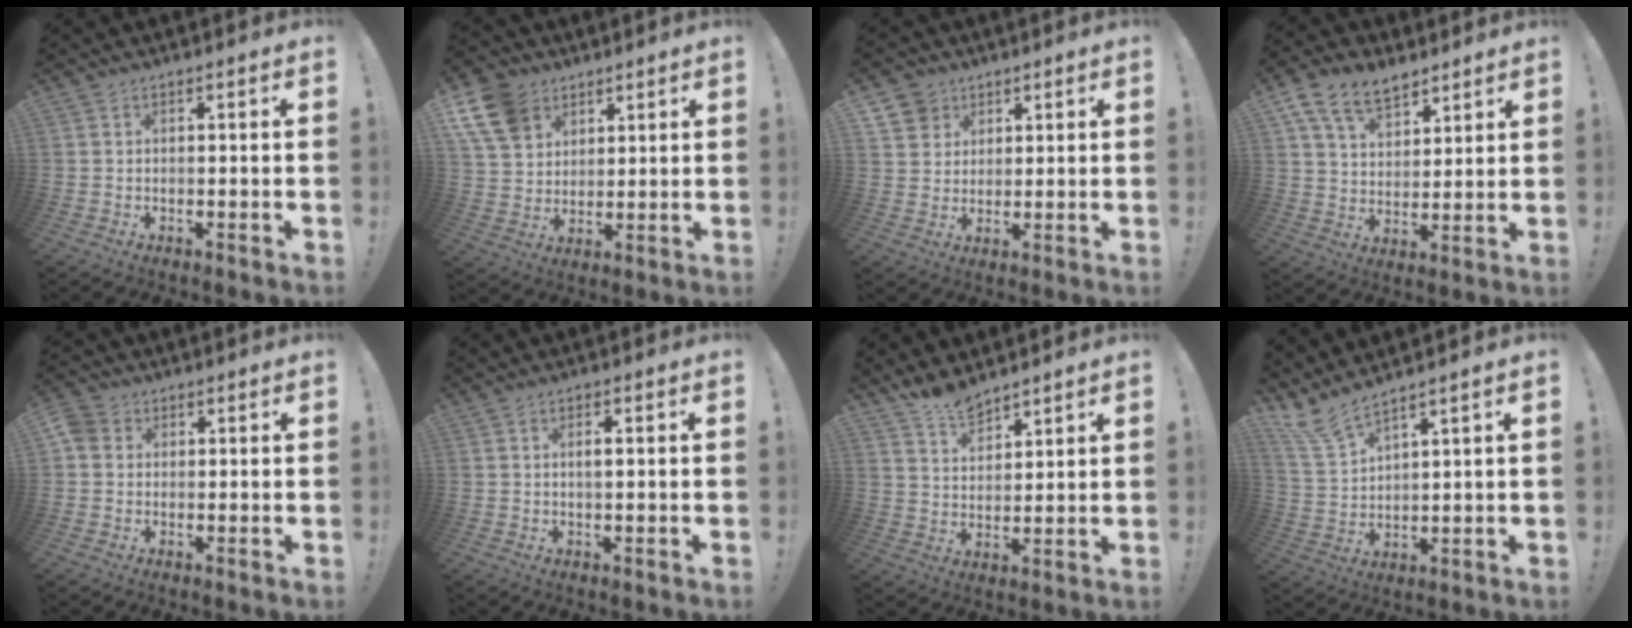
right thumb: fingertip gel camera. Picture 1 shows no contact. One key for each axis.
{"total": 13.3, "fx": 7.0, "fy": 9.8, "fz": 5.7, "tx": -0.101, "ty": -0.035, "tz": 0.140}
{"total": 6.7, "fx": 3.9, "fy": 5.3, "fz": 0.9, "tx": -0.012, "ty": -0.028, "tz": 0.077}
{"total": 12.6, "fx": 8.2, "fy": 7.5, "fz": 5.9, "tx": -0.104, "ty": -0.039, "tz": 0.157}
{"total": 4.1, "fx": 1.0, "fy": 3.6, "fz": 1.8, "tx": -0.041, "ty": 0.006, "tz": 0.020}
{"total": 1.8, "fx": 0.1, "fy": 0.5, "fz": 1.7, "tx": -0.020, "ty": -0.002, "tz": -0.003}
{"total": 7.7, "fx": 6.9, "fy": 2.6, "fz": 1.9, "tx": -0.032, "ty": -0.048, "tz": 0.130}
{"total": 7.4, "fx": 6.3, "fy": 1.5, "fz": 3.5, "tx": -0.086, "ty": -0.027, "tz": 0.122}